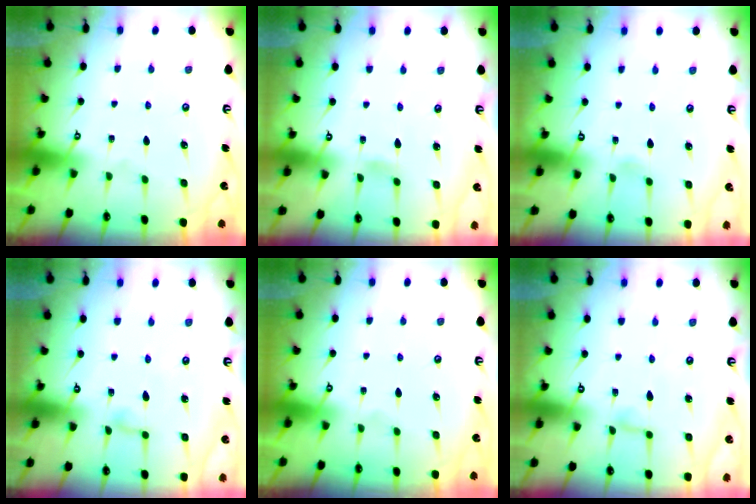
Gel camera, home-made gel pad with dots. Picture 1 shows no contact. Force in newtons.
{"total": 2.5, "press": 2.5, "slide": 0.3}
{"total": 2.0, "press": 2.0, "slide": 0.3}
{"total": 4.3, "press": 4.2, "slide": 0.4}
{"total": 0.0}
{"total": 3.9, "press": 3.9, "slide": 0.5}